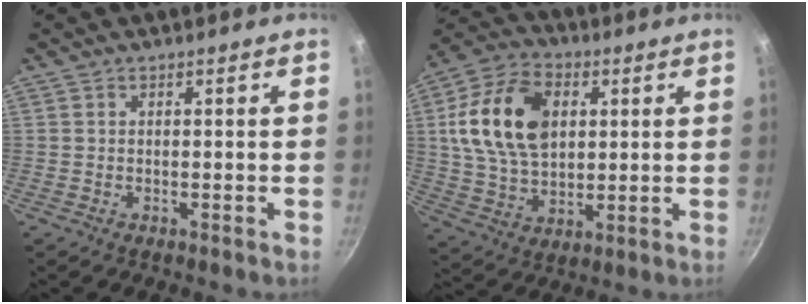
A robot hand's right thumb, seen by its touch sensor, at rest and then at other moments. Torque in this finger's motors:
{"motor_torque": [0.16, 0.97, 0.88, 0.54, 0.43]}